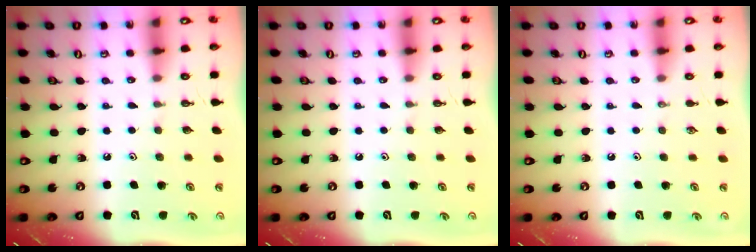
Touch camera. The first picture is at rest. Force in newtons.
{"total": 0.0}
{"total": 0.0}